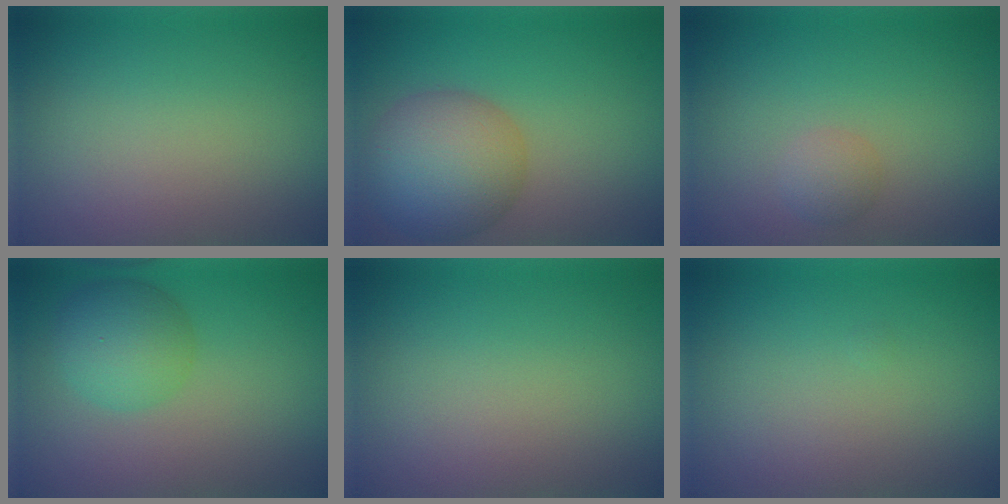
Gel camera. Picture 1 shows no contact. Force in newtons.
{"total": 7.3, "press": 7.3, "slide": 0.3}
{"total": 1.4, "press": 1.4, "slide": 0.1}
{"total": 4.2, "press": 4.2, "slide": 0.2}
{"total": 0.0}
{"total": 0.0}